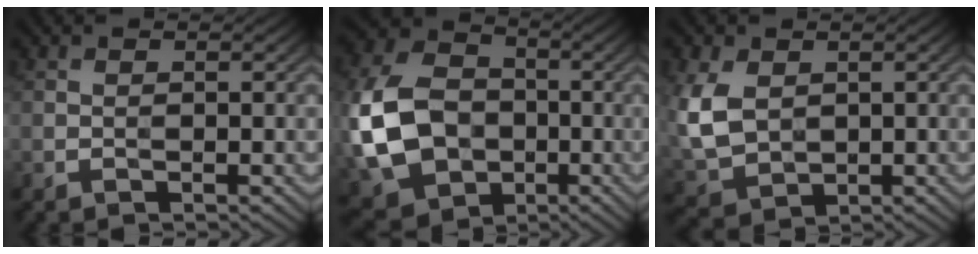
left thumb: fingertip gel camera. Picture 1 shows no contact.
{"total": 14.8, "force": [-2.6, 11.4, 9.0], "torque": [-0.238, -0.010, -0.059]}
{"total": 8.4, "force": [1.3, 6.2, 5.6], "torque": [-0.176, -0.010, 0.032]}